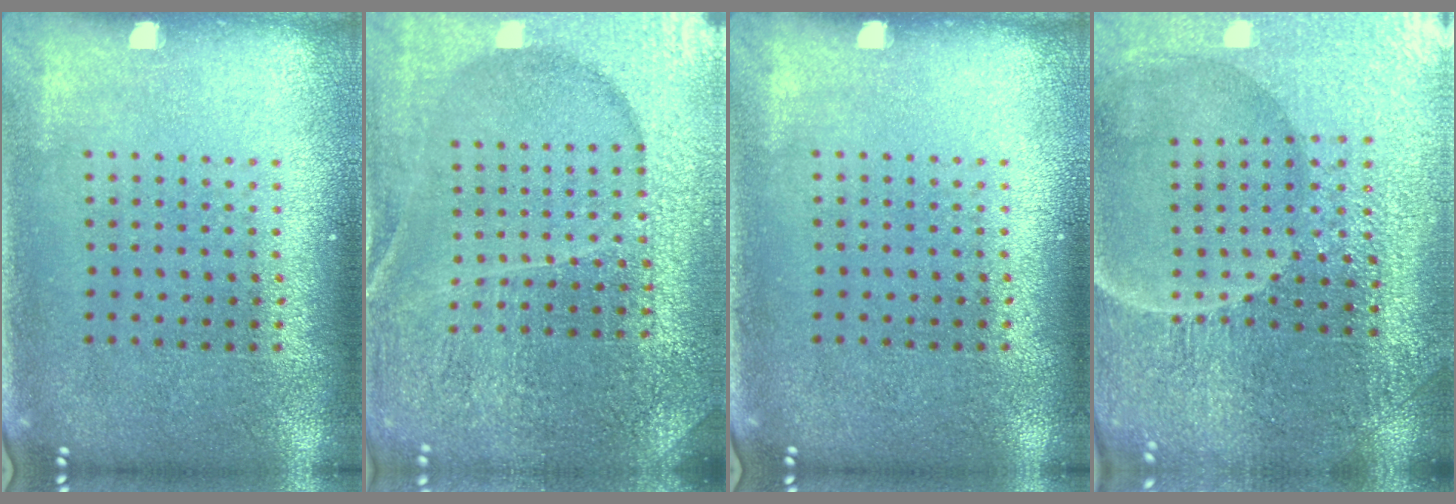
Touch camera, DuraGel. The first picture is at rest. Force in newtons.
{"total": 4.9, "press": 4.5, "slide": 1.8}
{"total": 0.0}
{"total": 4.4, "press": 4.4, "slide": 0.8}